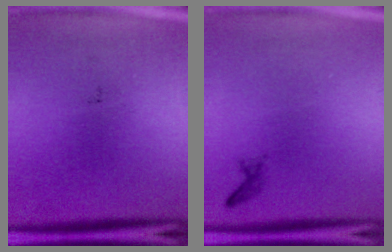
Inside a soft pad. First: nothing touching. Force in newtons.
{"total": 0.6}